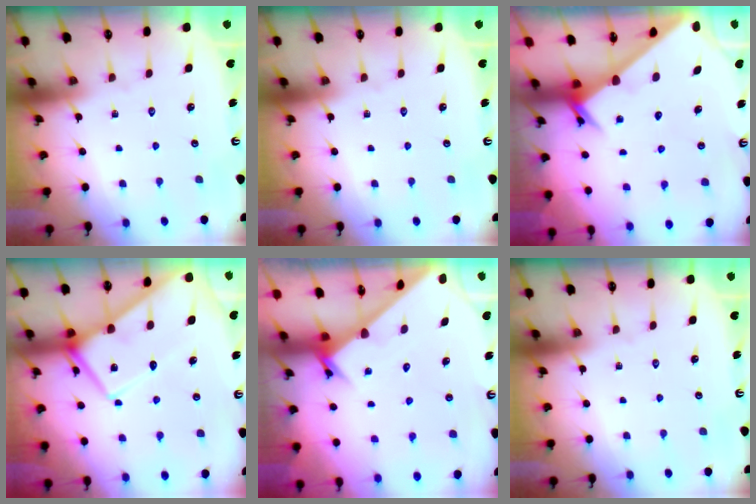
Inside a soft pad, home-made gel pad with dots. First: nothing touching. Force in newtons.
{"total": 0.0}
{"total": 3.8, "press": 3.7, "slide": 0.2}
{"total": 13.7, "press": 13.6, "slide": 1.5}
{"total": 2.8, "press": 2.8, "slide": 0.1}
{"total": 0.0}